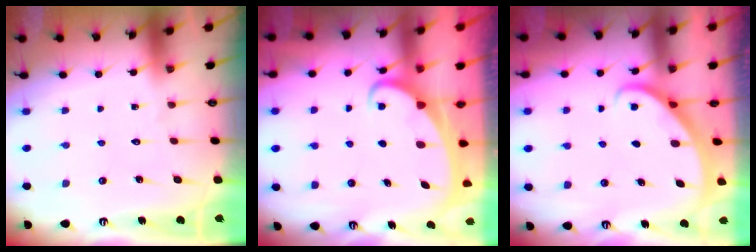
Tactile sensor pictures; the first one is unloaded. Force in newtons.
{"total": 2.0, "press": 2.0, "slide": 0.2}
{"total": 2.3, "press": 2.3, "slide": 0.2}